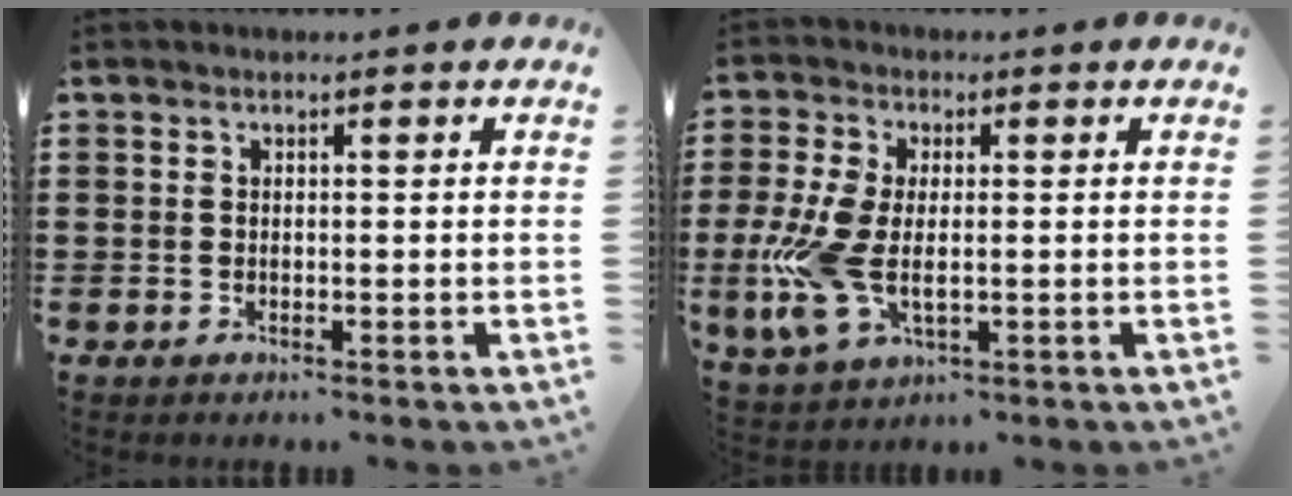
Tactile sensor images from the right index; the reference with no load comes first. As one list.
[{"total": 8.7, "force": [-1.1, 4.6, 7.3], "torque": [-0.183, -0.013, -0.023]}]